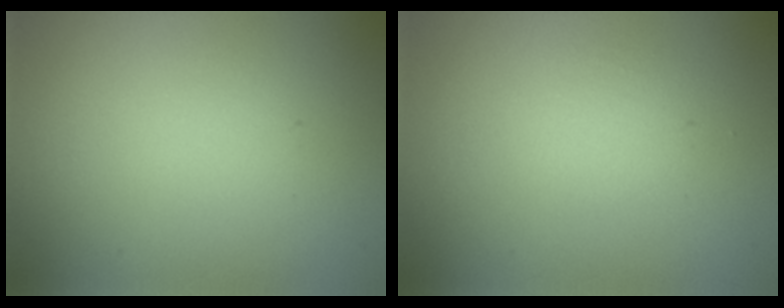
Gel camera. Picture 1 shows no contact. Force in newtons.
{"total": 0.9, "press": 0.9, "slide": 0.0}